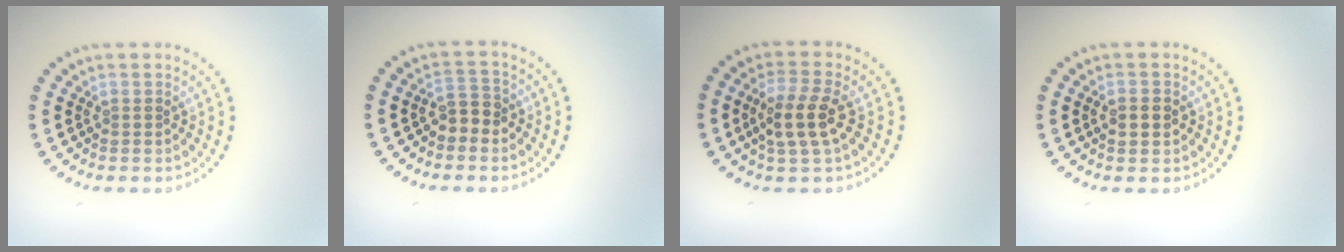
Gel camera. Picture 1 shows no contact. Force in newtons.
{"total": 2.0, "press": 1.8, "slide": 0.7}
{"total": 3.6, "press": 3.3, "slide": 1.3}
{"total": 2.1, "press": 2.1, "slide": 0.1}